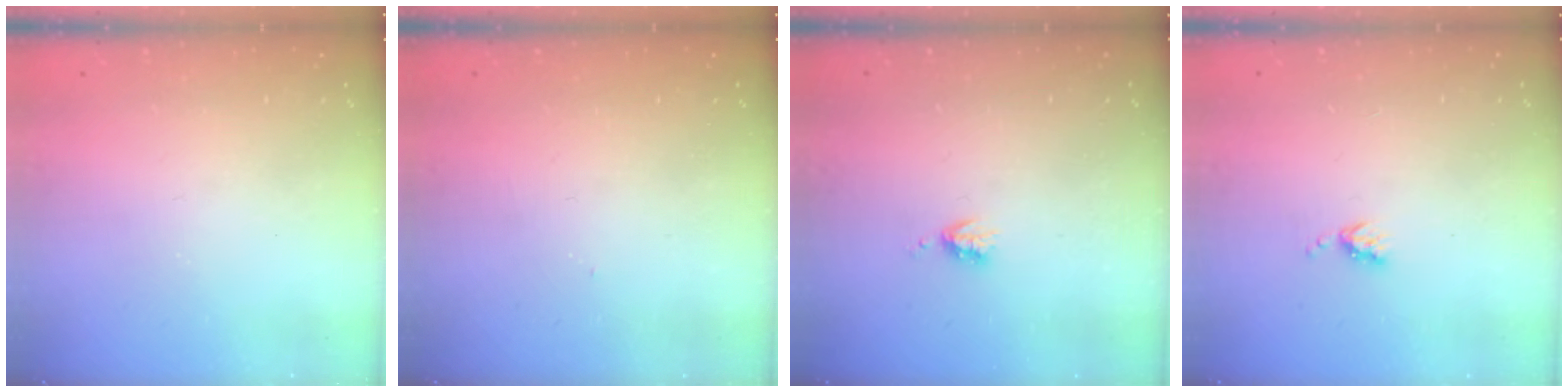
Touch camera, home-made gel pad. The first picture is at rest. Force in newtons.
{"total": 3.3, "press": 3.3, "slide": 0.4}
{"total": 3.4, "press": 3.3, "slide": 0.5}
{"total": 3.9, "press": 3.9, "slide": 0.5}